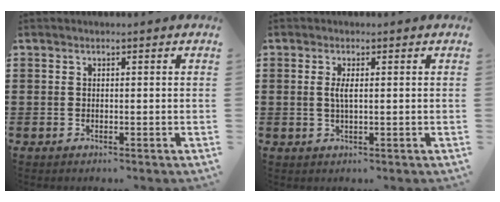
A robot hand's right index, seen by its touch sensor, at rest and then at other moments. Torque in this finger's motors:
{"motor_torque": [0.25, 0.13, 0.28, 0.06]}